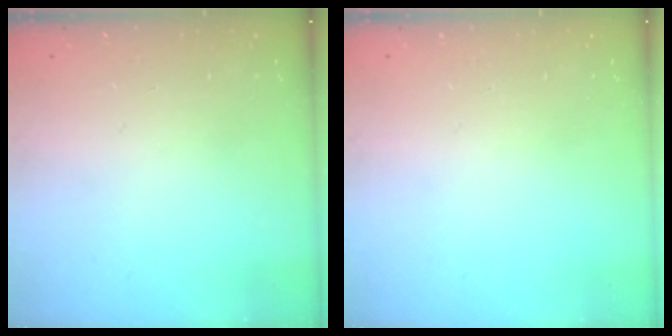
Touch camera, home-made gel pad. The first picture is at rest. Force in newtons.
{"total": 0.0}